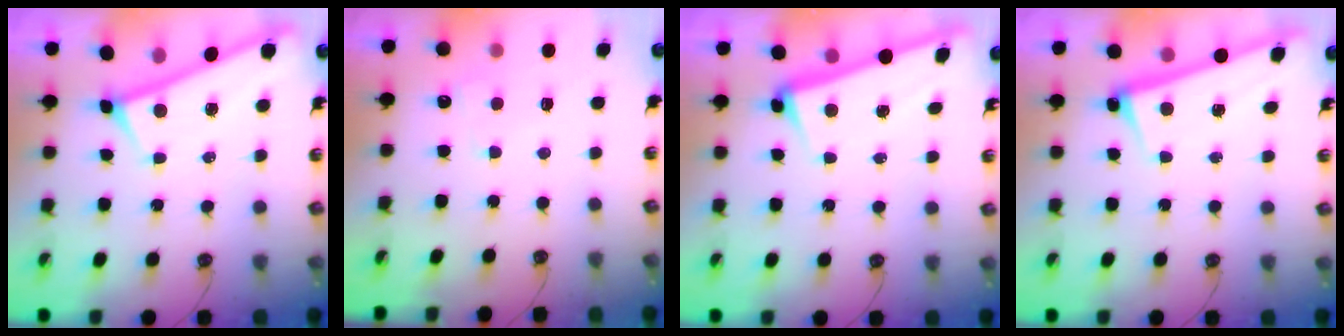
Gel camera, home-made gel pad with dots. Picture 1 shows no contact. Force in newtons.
{"total": 3.2, "press": 3.2, "slide": 0.7}
{"total": 3.2, "press": 3.1, "slide": 1.1}
{"total": 2.8, "press": 2.6, "slide": 1.1}